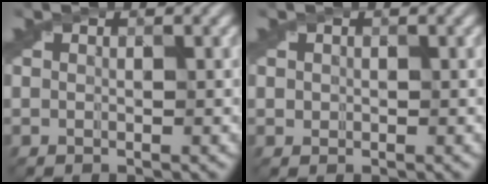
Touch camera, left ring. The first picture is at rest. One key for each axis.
{"total": 0.6, "fx": 0.0, "fy": 0.6, "fz": -0.1, "tx": 0.006, "ty": 0.000, "tz": -0.001}